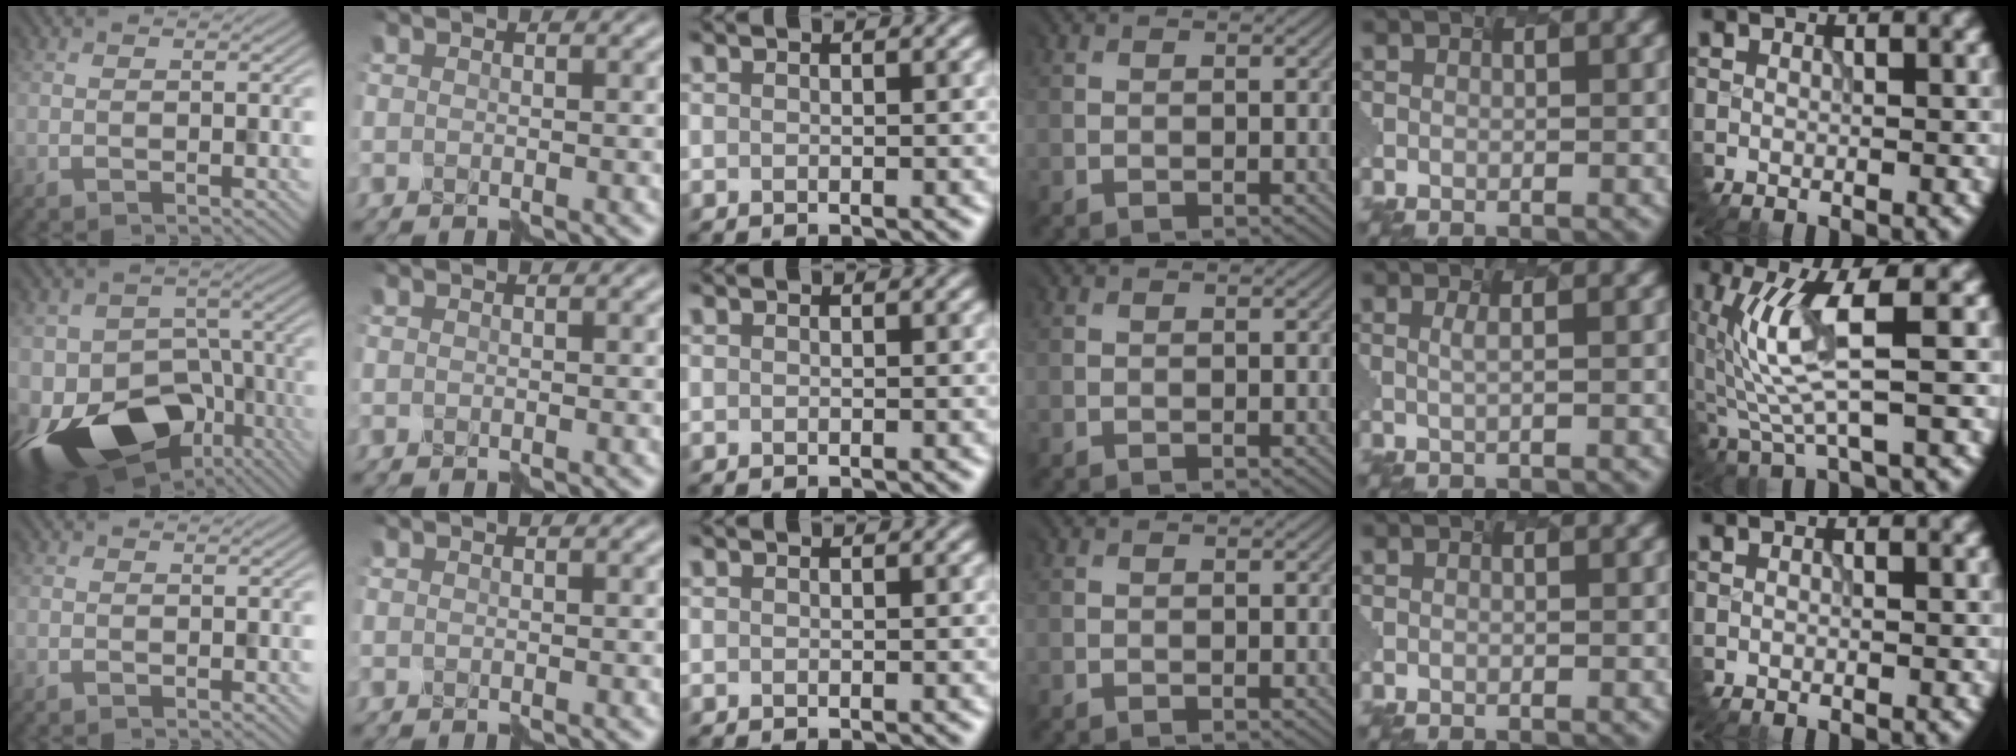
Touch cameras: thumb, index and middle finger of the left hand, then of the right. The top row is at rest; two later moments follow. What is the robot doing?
{"motion": "assemble", "object": "hinged jar"}